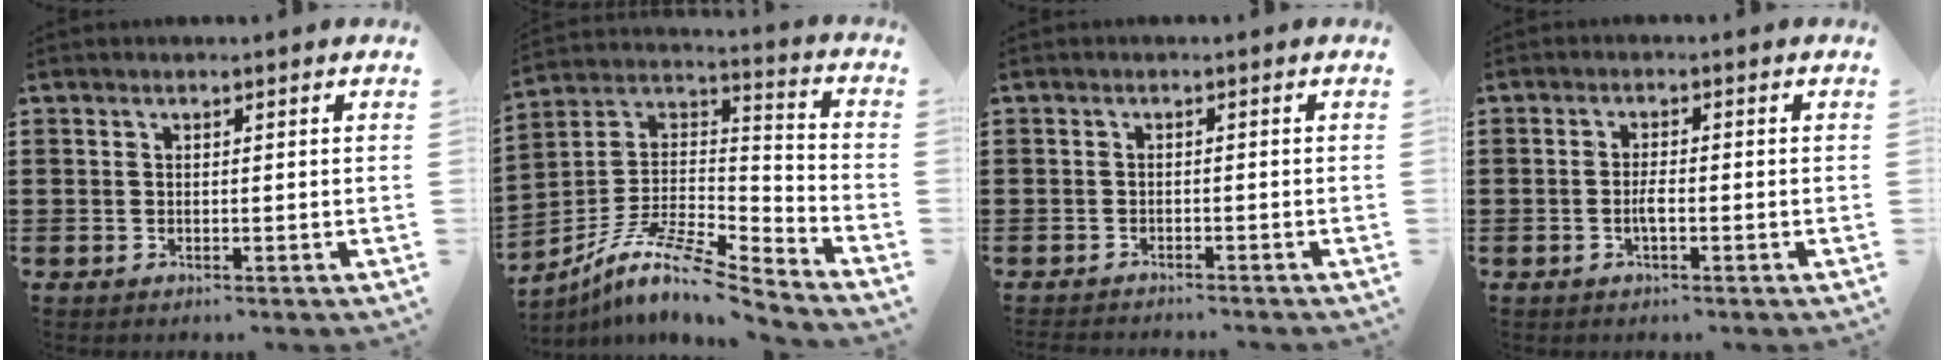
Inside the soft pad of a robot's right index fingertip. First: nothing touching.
{"total": 9.8, "force": [-7.8, 1.7, 5.6], "torque": [-0.109, 0.003, -0.157]}
{"total": 1.2, "force": [-1.2, -0.1, -0.1], "torque": [-0.003, 0.001, -0.027]}
{"total": 2.1, "force": [-0.6, 0.6, 2.0], "torque": [-0.044, -0.001, -0.013]}